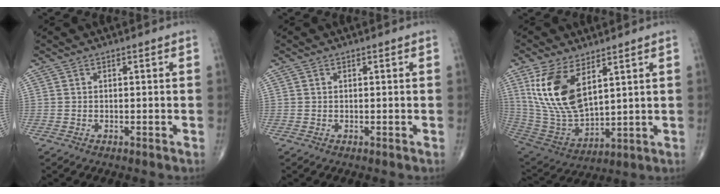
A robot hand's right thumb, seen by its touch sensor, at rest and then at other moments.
{"total": 0.0}
{"total": 16.0, "force": [6.8, 7.6, 12.3], "torque": [-0.234, -0.031, 0.149]}